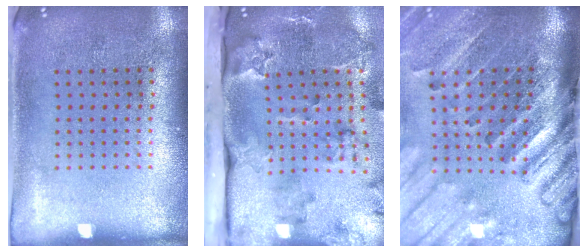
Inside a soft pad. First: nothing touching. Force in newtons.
{"total": 4.0, "press": 2.7, "slide": 3.0}
{"total": 4.4, "press": 3.2, "slide": 3.0}